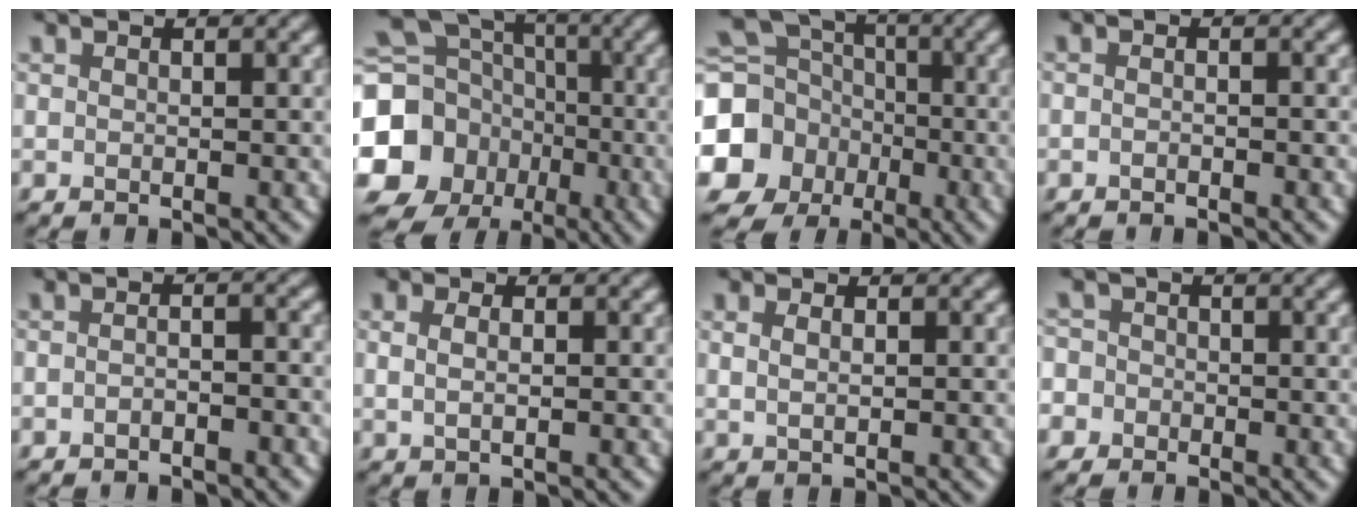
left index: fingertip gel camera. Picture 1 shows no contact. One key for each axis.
{"total": 19.2, "fx": -4.1, "fy": 17.7, "fz": 6.3, "tx": -0.172, "ty": -0.022, "tz": -0.111}
{"total": 15.1, "fx": -3.8, "fy": 13.8, "fz": 4.8, "tx": -0.166, "ty": -0.029, "tz": -0.093}
{"total": 0.7, "fx": -0.4, "fy": 0.2, "fz": 0.5, "tx": -0.011, "ty": -0.003, "tz": -0.012}
{"total": 1.7, "fx": -1.2, "fy": 0.4, "fz": 1.2, "tx": -0.021, "ty": 0.003, "tz": -0.024}
{"total": 2.8, "fx": 0.9, "fy": 1.6, "fz": 2.1, "tx": -0.024, "ty": 0.011, "tz": -0.006}
{"total": 1.8, "fx": 0.8, "fy": 1.0, "fz": 1.3, "tx": -0.024, "ty": 0.000, "tz": 0.006}
{"total": 4.2, "fx": -1.1, "fy": 3.9, "fz": 1.0, "tx": -0.010, "ty": 0.017, "tz": -0.055}